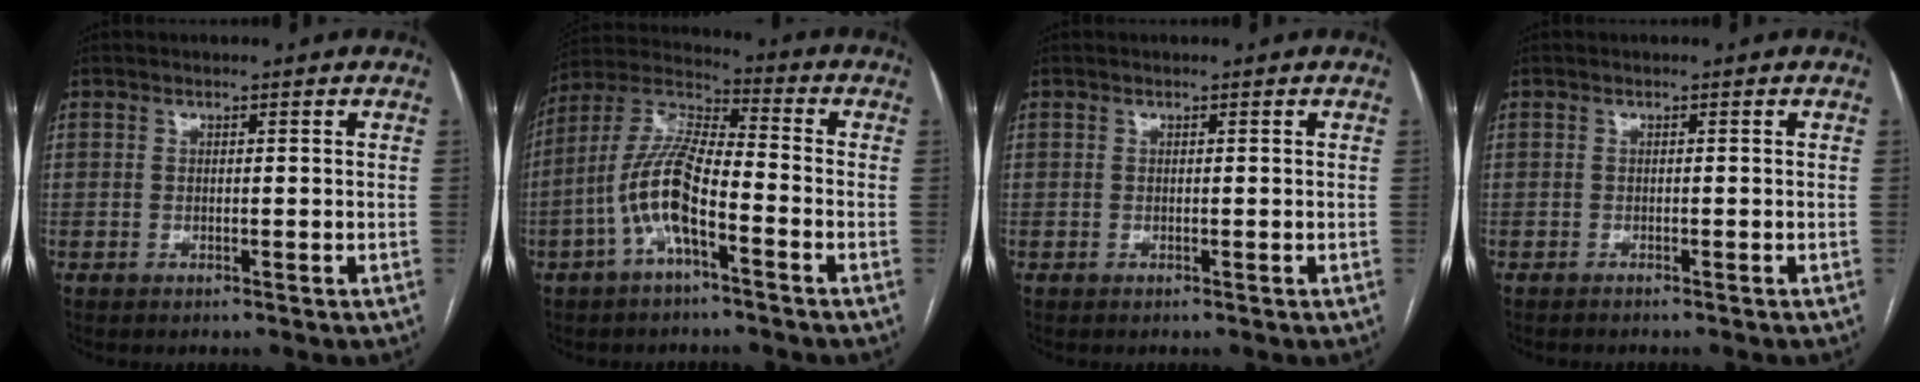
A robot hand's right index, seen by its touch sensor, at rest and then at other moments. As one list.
[{"total": 11.1, "force": [-4.0, 2.8, 9.9], "torque": [-0.216, 0.017, -0.080]}, {"total": 0.0}, {"total": 1.9, "force": [-1.8, 0.2, 0.7], "torque": [-0.013, -0.004, -0.021]}]